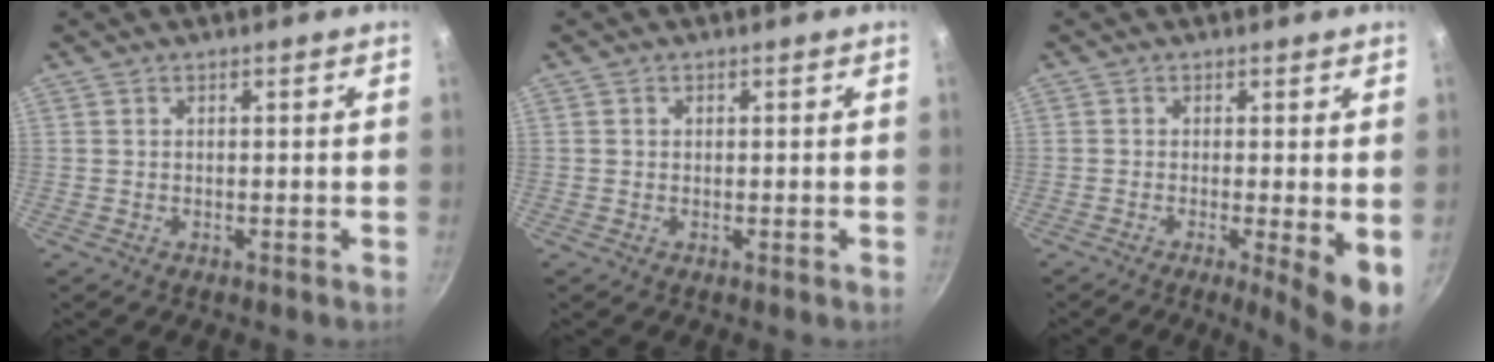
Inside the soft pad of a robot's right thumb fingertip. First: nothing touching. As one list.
[{"total": 0.5, "force": [0.1, 0.5, 0.1], "torque": [0.002, 0.001, 0.000]}, {"total": 6.4, "force": [-1.1, 1.1, 6.3], "torque": [-0.085, -0.013, -0.013]}]